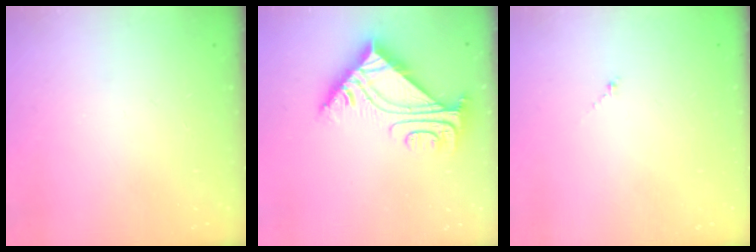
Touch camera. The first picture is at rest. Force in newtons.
{"total": 8.3, "press": 8.3, "slide": 0.7}
{"total": 0.0}